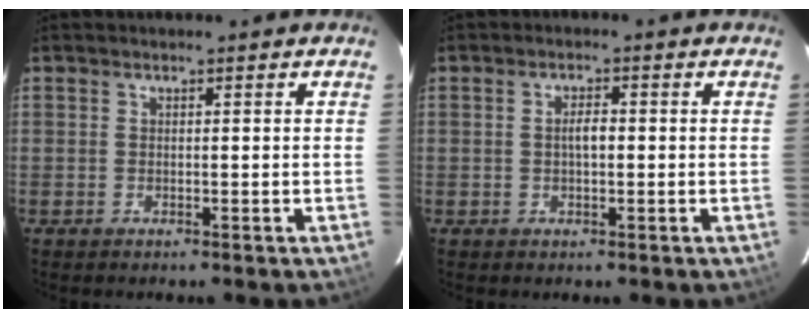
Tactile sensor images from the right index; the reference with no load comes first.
{"total": 2.2, "force": [-0.1, 0.9, 2.0], "torque": [-0.037, 0.006, -0.002]}